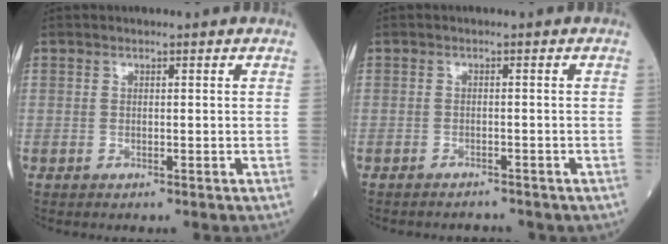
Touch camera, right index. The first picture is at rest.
{"total": 5.3, "force": [-4.6, 2.2, 1.6], "torque": [-0.033, 0.002, -0.052]}